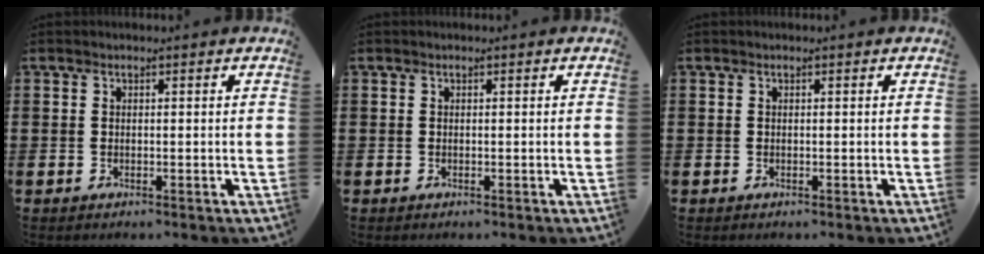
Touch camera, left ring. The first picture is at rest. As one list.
[{"total": 0.0}, {"total": 0.0}]